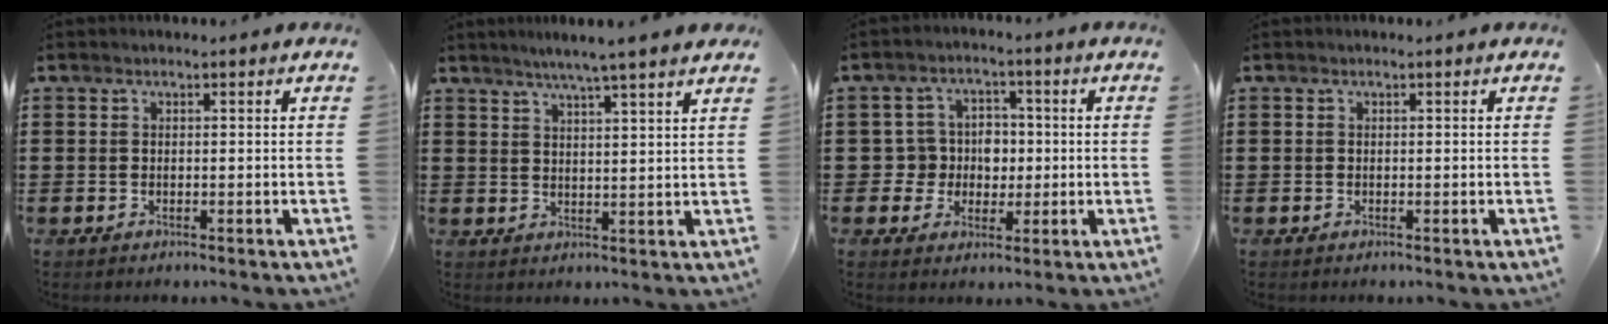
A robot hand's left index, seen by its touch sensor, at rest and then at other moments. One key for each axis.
{"total": 4.4, "fx": 3.7, "fy": -0.9, "fz": 2.3, "tx": -0.055, "ty": -0.014, "tz": 0.063}
{"total": 5.3, "fx": -0.1, "fy": 5.1, "fz": 1.5, "tx": -0.045, "ty": 0.012, "tz": -0.004}
{"total": 0.0}